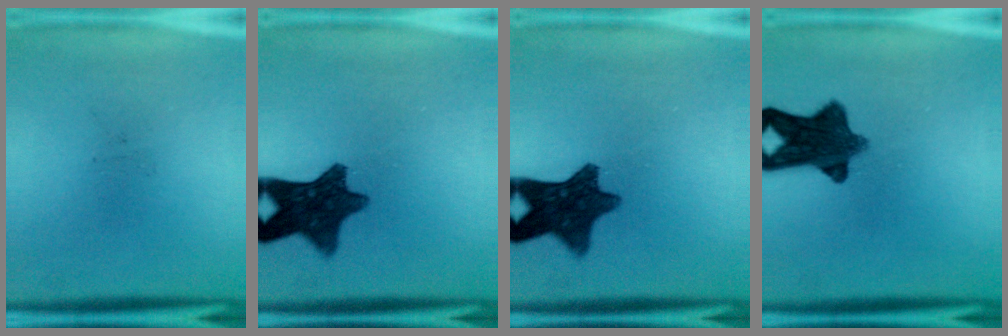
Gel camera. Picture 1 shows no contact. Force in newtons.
{"total": 11.0}
{"total": 11.0}
{"total": 10.3}